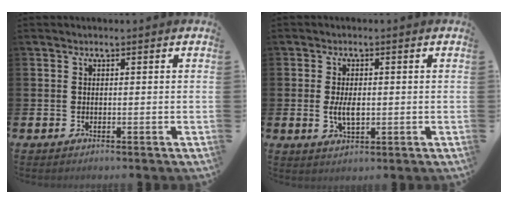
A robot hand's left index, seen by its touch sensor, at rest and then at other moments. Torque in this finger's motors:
{"motor_torque": [0.88, 0.17, 0.07, 0.13]}